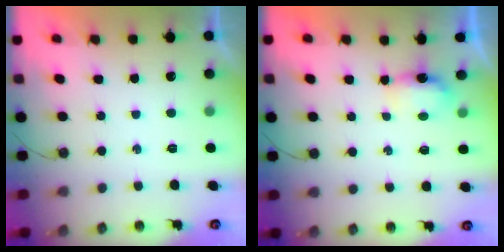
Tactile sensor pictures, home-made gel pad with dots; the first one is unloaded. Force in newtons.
{"total": 4.2, "press": 3.9, "slide": 1.4}